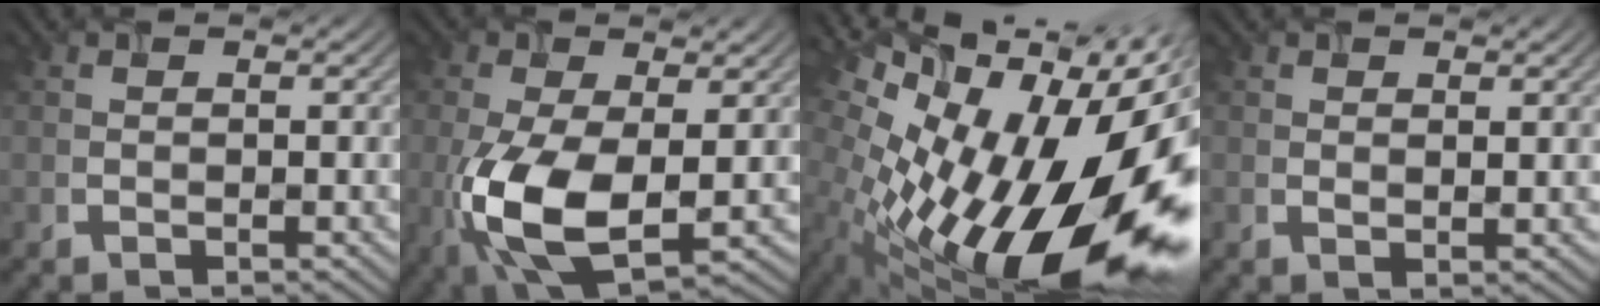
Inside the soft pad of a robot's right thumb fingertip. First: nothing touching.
{"total": 11.6, "force": [-2.7, 5.9, 9.5], "torque": [-0.218, -0.026, -0.045]}
{"total": 20.9, "force": [-3.3, 9.9, 18.2], "torque": [-0.296, -0.034, -0.056]}
{"total": 2.1, "force": [1.6, 0.6, 1.2], "torque": [-0.019, -0.001, 0.029]}